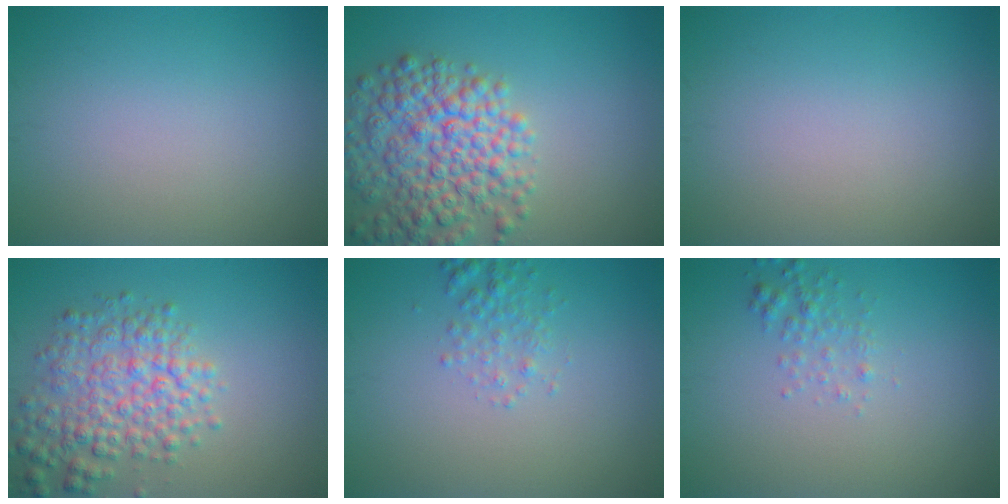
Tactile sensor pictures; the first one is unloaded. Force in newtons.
{"total": 7.7, "press": 7.7, "slide": 0.4}
{"total": 0.0}
{"total": 5.5, "press": 5.5, "slide": 0.2}
{"total": 1.7, "press": 1.7, "slide": 0.1}
{"total": 1.6, "press": 1.5, "slide": 0.2}